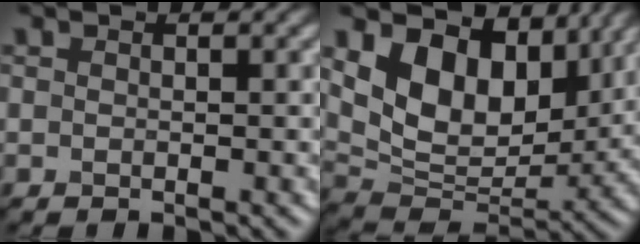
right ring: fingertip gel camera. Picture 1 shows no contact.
{"total": 11.1, "force": [4.9, 6.9, 7.2], "torque": [-0.136, -0.009, 0.089]}